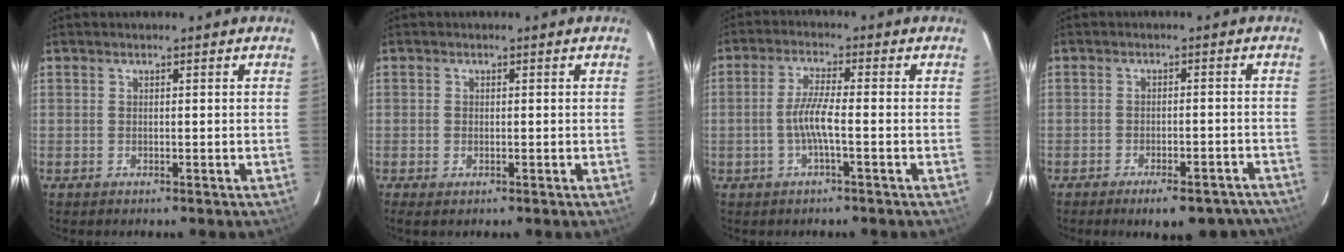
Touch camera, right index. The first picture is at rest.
{"total": 1.0, "force": [-0.4, 0.7, 0.6], "torque": [-0.013, -0.002, -0.008]}
{"total": 4.9, "force": [-1.5, 0.0, 4.7], "torque": [-0.098, 0.002, -0.029]}
{"total": 11.5, "force": [-9.6, 3.8, 5.0], "torque": [-0.082, 0.006, -0.112]}